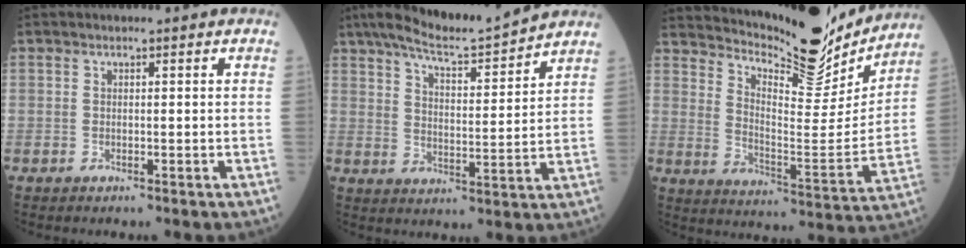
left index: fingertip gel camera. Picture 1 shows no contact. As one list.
[{"total": 12.0, "force": [11.0, 0.3, 4.8], "torque": [-0.083, 0.003, 0.172]}, {"total": 19.0, "force": [17.5, 3.5, 6.6], "torque": [-0.117, -0.045, 0.249]}]